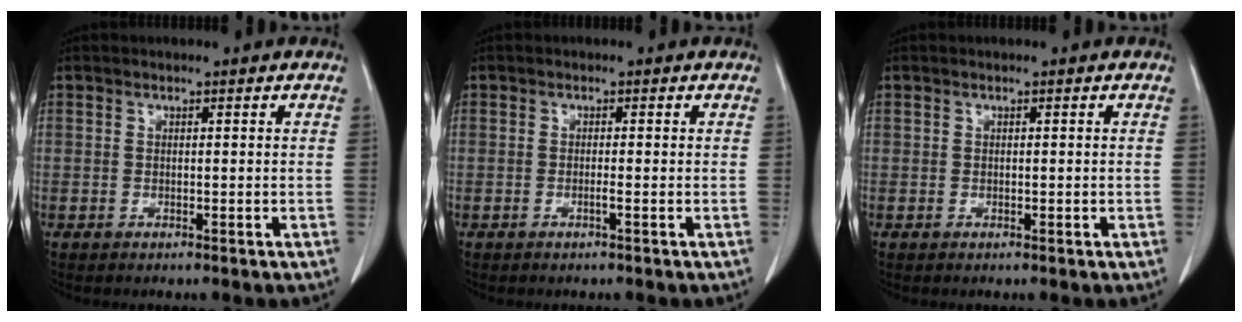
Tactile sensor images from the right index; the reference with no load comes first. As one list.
[{"total": 0.7, "force": [-0.3, -0.2, 0.6], "torque": [-0.010, 0.001, -0.008]}, {"total": 0.0}]